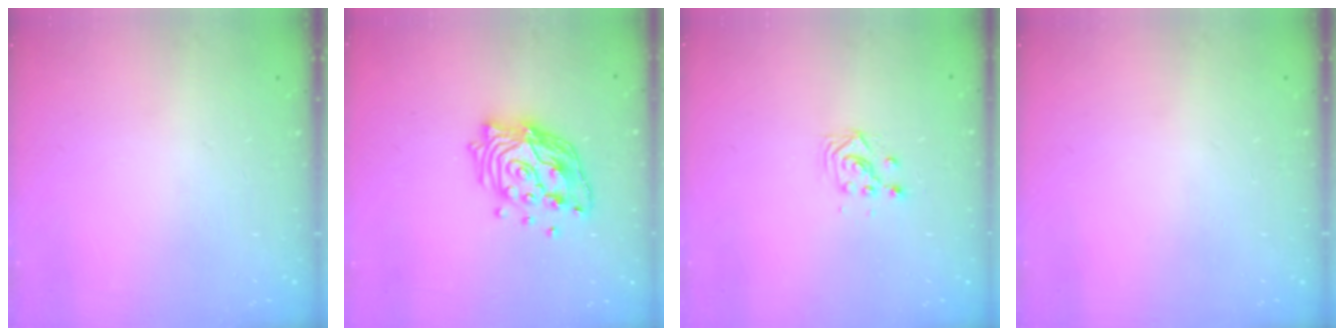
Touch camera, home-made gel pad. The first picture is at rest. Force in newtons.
{"total": 15.2, "press": 15.1, "slide": 1.5}
{"total": 3.2, "press": 3.2, "slide": 0.2}
{"total": 0.0}